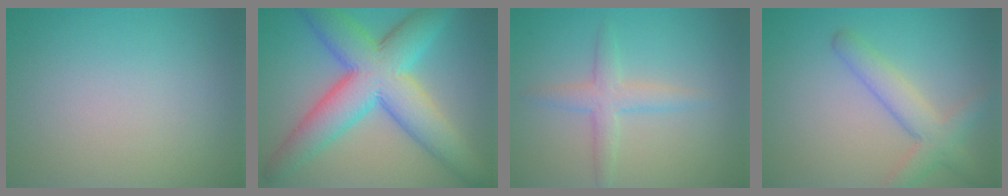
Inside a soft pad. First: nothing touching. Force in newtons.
{"total": 10.6, "press": 10.6, "slide": 0.2}
{"total": 2.7, "press": 2.7, "slide": 0.1}
{"total": 3.8, "press": 3.8, "slide": 0.2}